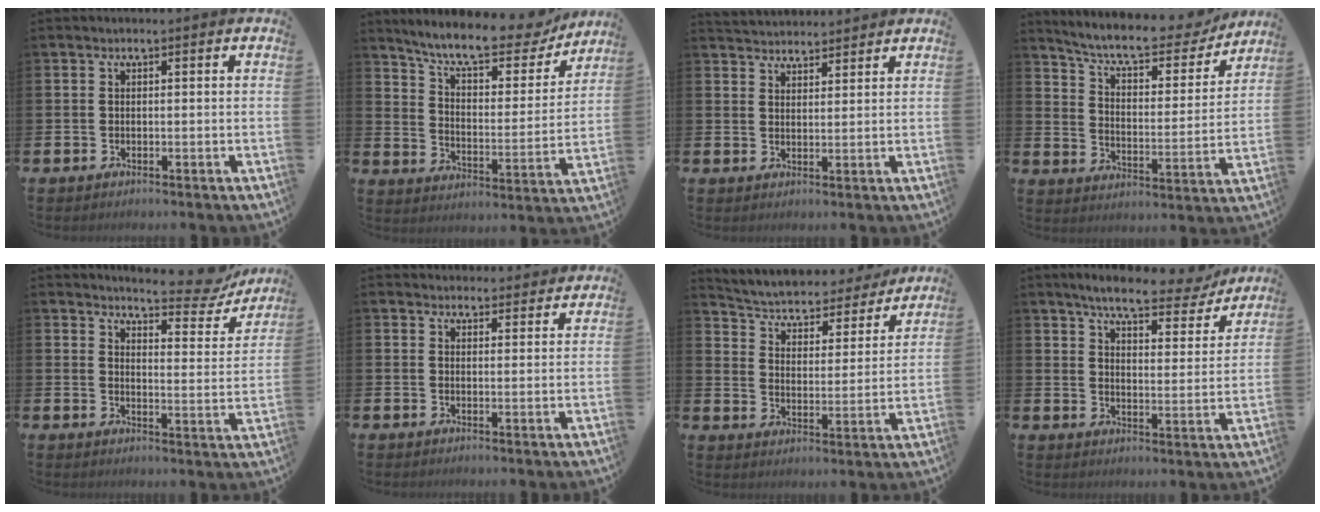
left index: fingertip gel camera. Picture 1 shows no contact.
{"total": 10.5, "force": [9.3, 2.3, 4.2], "torque": [-0.105, -0.061, 0.157]}
{"total": 3.2, "force": [3.1, 0.6, -0.3], "torque": [-0.002, -0.016, 0.057]}
{"total": 8.9, "force": [8.0, 1.9, 3.5], "torque": [-0.096, -0.052, 0.134]}
{"total": 6.3, "force": [6.0, 1.1, 1.5], "torque": [-0.023, -0.045, 0.098]}
{"total": 3.1, "force": [3.0, 0.8, -0.2], "torque": [0.009, -0.018, 0.053]}
{"total": 4.6, "force": [4.2, 1.5, 1.1], "torque": [-0.048, -0.038, 0.063]}
{"total": 7.1, "force": [6.3, 1.5, 2.8], "torque": [-0.064, -0.036, 0.104]}